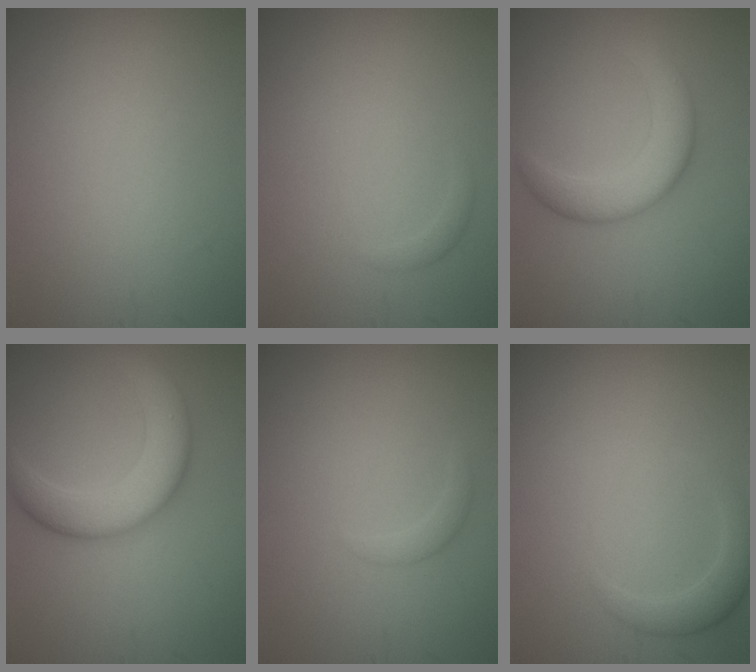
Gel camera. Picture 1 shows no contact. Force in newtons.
{"total": 0.7, "press": 0.7, "slide": 0.1}
{"total": 5.0, "press": 5.0, "slide": 0.2}
{"total": 6.3, "press": 6.3, "slide": 0.2}
{"total": 1.0, "press": 1.0, "slide": 0.1}
{"total": 2.1, "press": 2.1, "slide": 0.2}